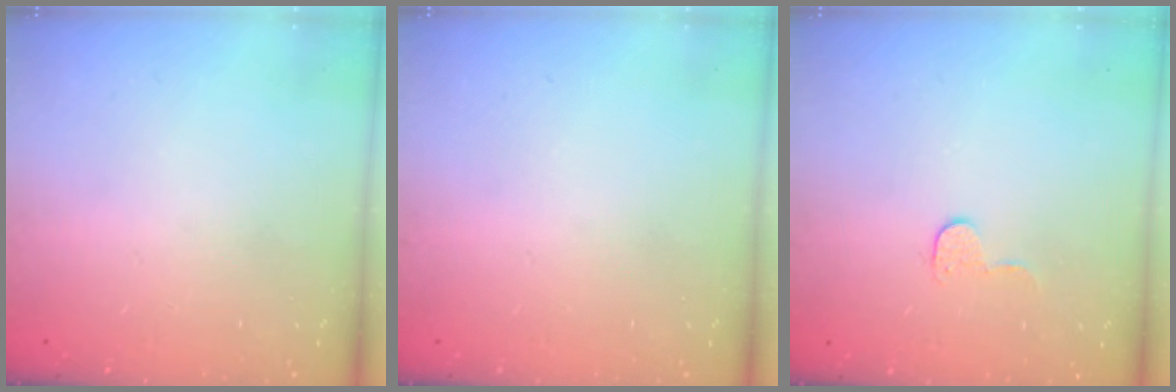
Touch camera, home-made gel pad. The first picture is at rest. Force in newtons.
{"total": 0.0}
{"total": 5.7, "press": 5.7, "slide": 0.2}